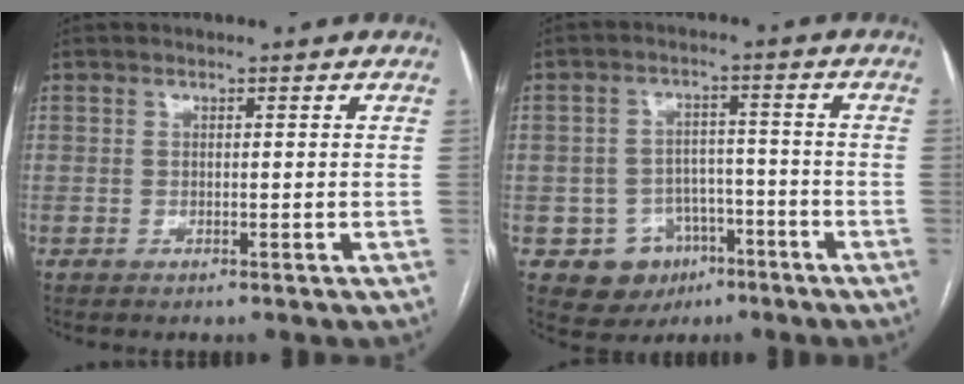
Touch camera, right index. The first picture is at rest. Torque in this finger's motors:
{"motor_torque": [-0.28, -0.15, -0.66, -0.18]}